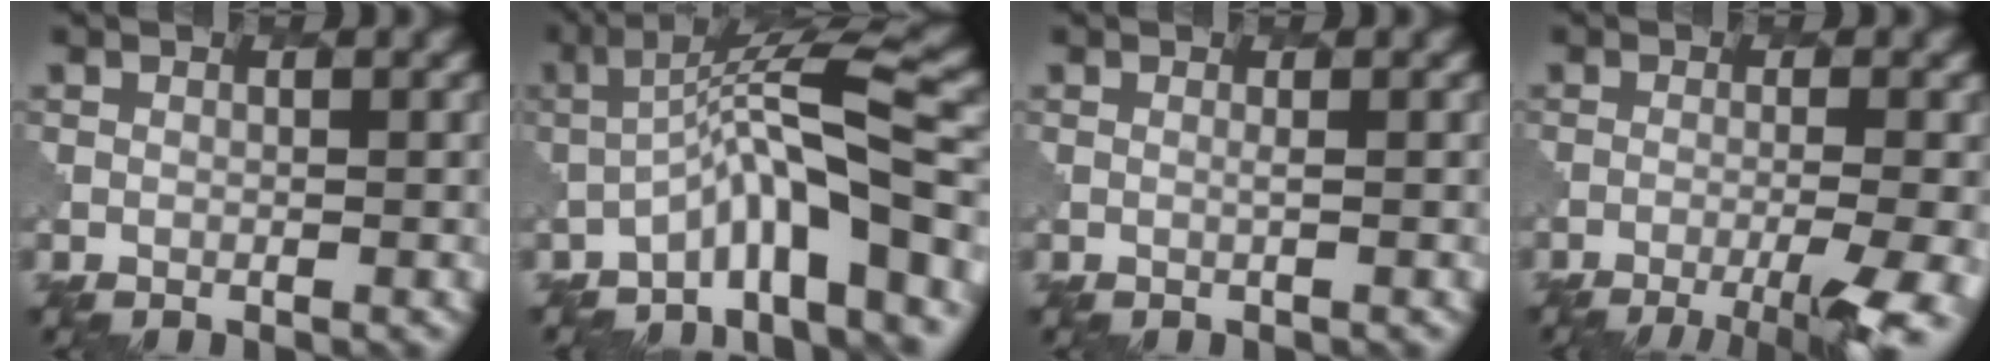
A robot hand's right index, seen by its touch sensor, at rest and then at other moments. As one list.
[{"total": 7.6, "force": [-3.3, 1.2, 6.8], "torque": [-0.103, 0.021, -0.057]}, {"total": 0.5, "force": [0.2, 0.1, 0.5], "torque": [-0.005, -0.001, 0.001]}, {"total": 6.5, "force": [-3.9, 1.2, 5.1], "torque": [-0.069, -0.011, -0.054]}]